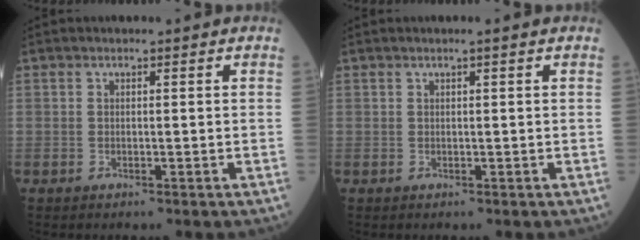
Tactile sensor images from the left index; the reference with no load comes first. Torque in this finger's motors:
{"motor_torque": [-0.21, 0.08, 0.01, 0.00]}